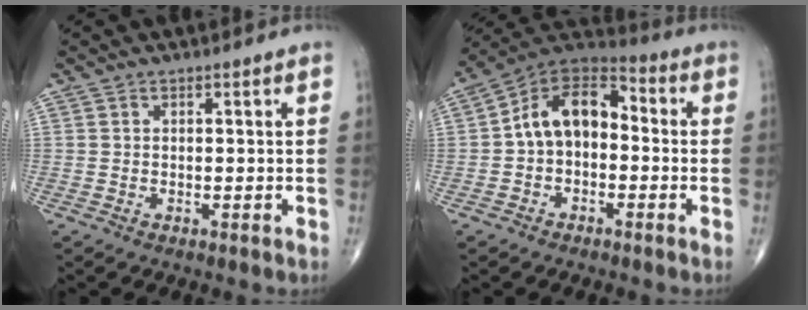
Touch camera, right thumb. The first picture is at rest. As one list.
[{"total": 12.1, "force": [-0.4, 8.1, 9.1], "torque": [-0.125, 0.046, -0.025]}]